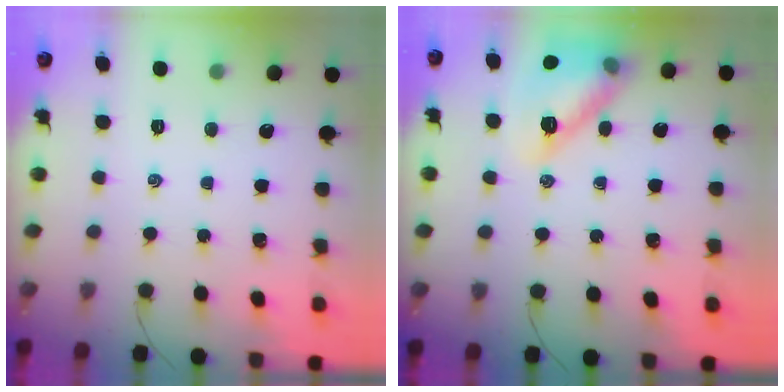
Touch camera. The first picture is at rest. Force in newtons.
{"total": 14.7, "press": 14.6, "slide": 1.9}